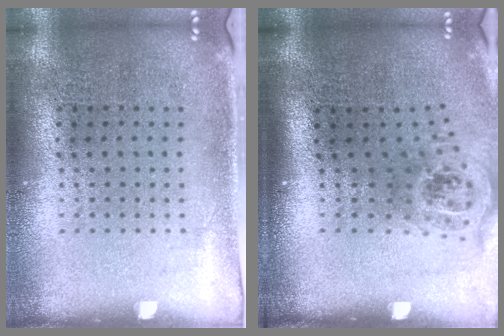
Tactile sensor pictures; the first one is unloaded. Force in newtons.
{"total": 1.5, "press": 1.1, "slide": 1.0}